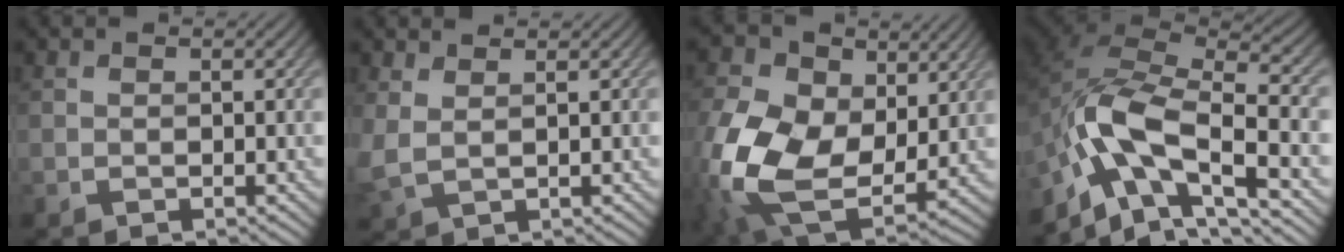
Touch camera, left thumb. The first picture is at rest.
{"total": 3.0, "force": [1.7, 1.1, 2.2], "torque": [-0.058, 0.003, 0.039]}
{"total": 16.2, "force": [0.6, 11.5, 11.4], "torque": [-0.300, -0.029, 0.020]}
{"total": 13.1, "force": [-6.1, 6.1, 9.8], "torque": [-0.200, -0.013, -0.122]}